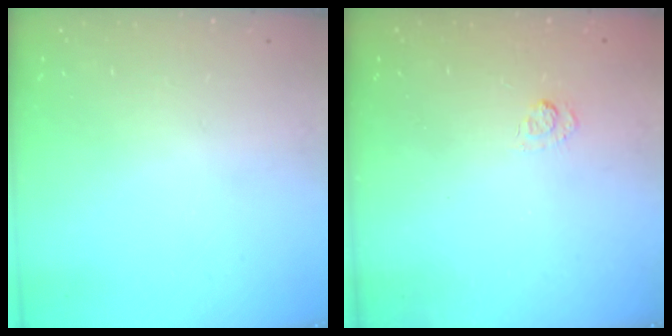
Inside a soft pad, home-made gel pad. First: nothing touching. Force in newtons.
{"total": 2.7, "press": 2.3, "slide": 1.5}